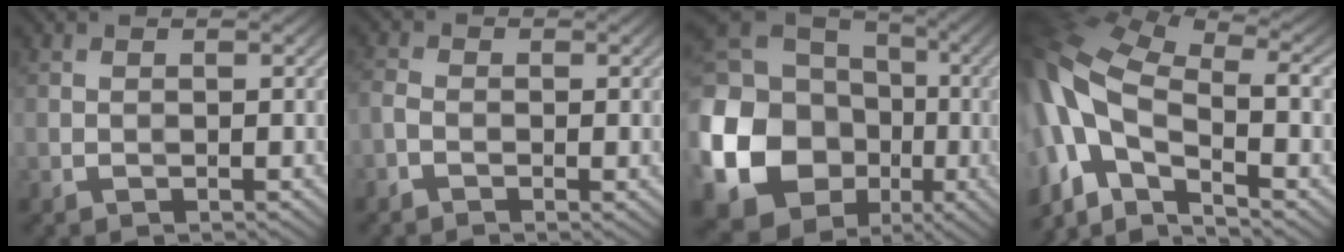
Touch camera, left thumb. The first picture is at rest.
{"total": 2.1, "force": [-1.0, 1.0, 1.5], "torque": [-0.036, -0.002, -0.023]}
{"total": 22.2, "force": [-5.6, 18.8, 10.3], "torque": [-0.270, -0.039, -0.130]}
{"total": 15.1, "force": [-2.5, 7.6, 12.8], "torque": [-0.299, -0.009, -0.042]}